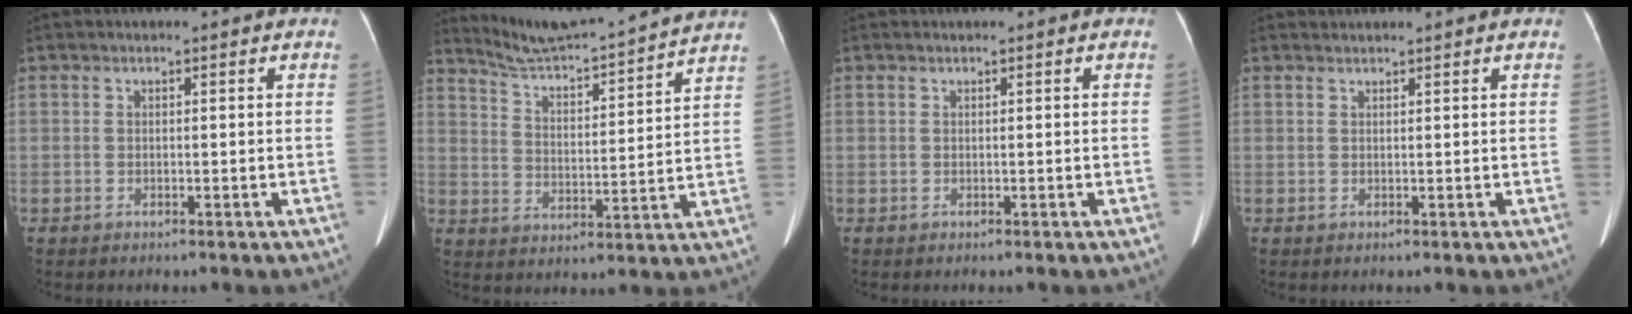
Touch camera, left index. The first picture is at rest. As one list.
[{"total": 15.9, "force": [15.1, -1.1, 4.8], "torque": [-0.087, -0.013, 0.223]}, {"total": 0.0}, {"total": 1.0, "force": [0.9, -0.1, 0.0], "torque": [-0.005, 0.015, 0.023]}]